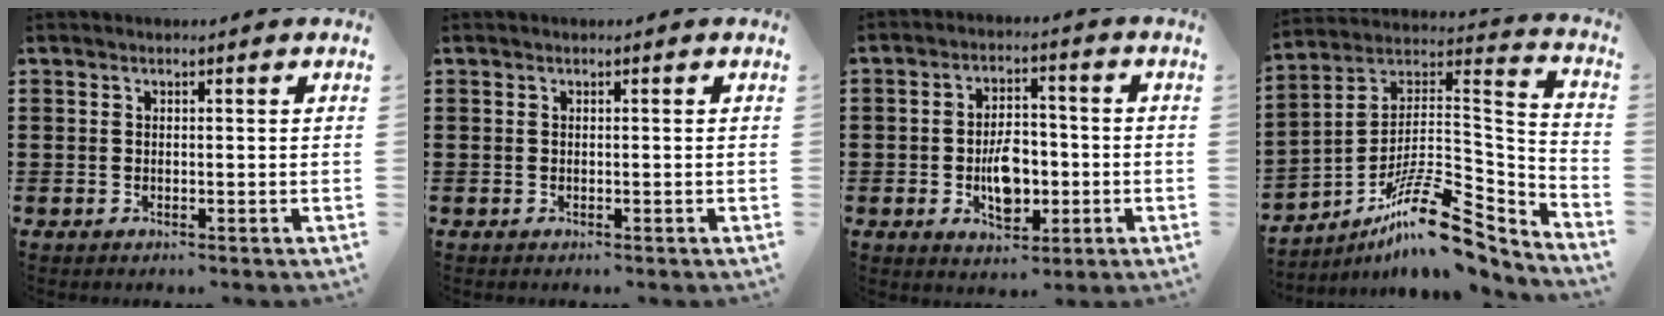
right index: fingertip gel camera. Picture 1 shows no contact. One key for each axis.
{"total": 0.0}
{"total": 6.6, "fx": -1.5, "fy": 3.9, "fz": 5.2, "tx": -0.067, "ty": 0.000, "tz": -0.029}
{"total": 14.9, "fx": -10.1, "fy": 4.9, "fz": 9.7, "tx": -0.160, "ty": 0.030, "tz": -0.180}